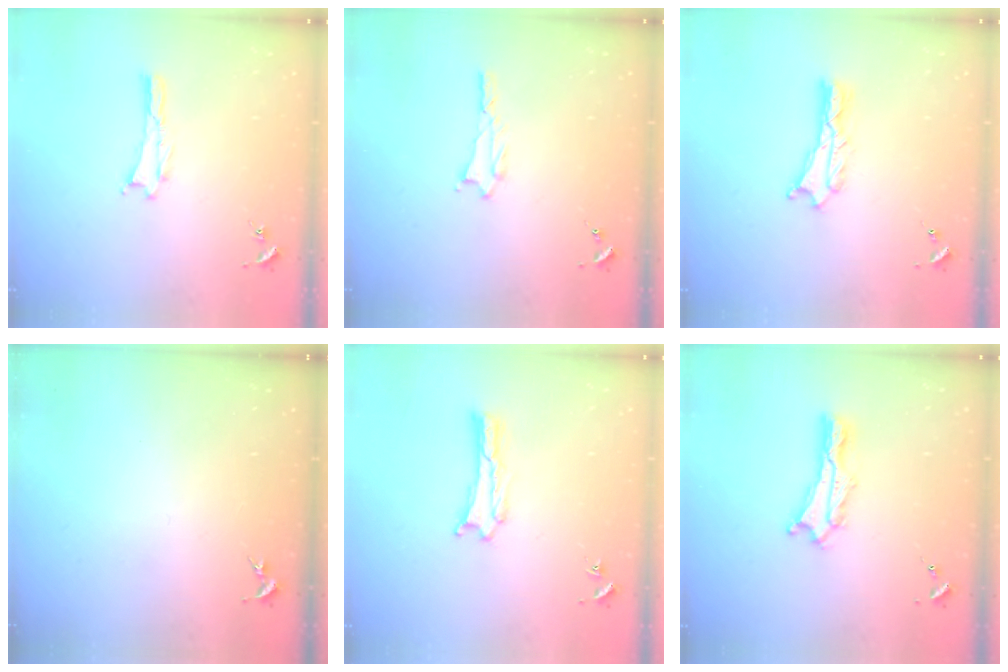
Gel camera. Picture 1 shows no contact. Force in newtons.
{"total": 1.0, "press": 1.0, "slide": 0.1}
{"total": 1.8, "press": 1.7, "slide": 0.2}
{"total": 0.0}
{"total": 0.9, "press": 0.9, "slide": 0.0}
{"total": 2.2, "press": 2.2, "slide": 0.3}